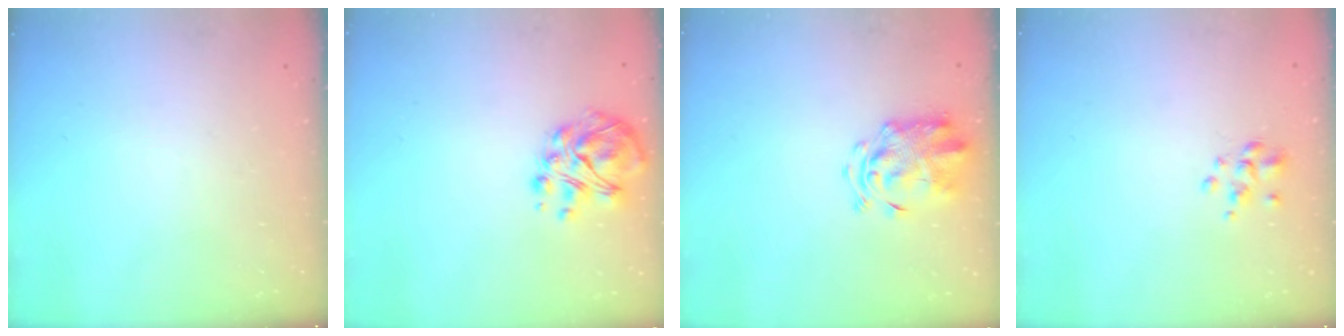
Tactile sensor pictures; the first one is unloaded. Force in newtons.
{"total": 8.6, "press": 8.4, "slide": 1.4}
{"total": 3.9, "press": 3.7, "slide": 1.2}
{"total": 2.7, "press": 2.5, "slide": 0.9}